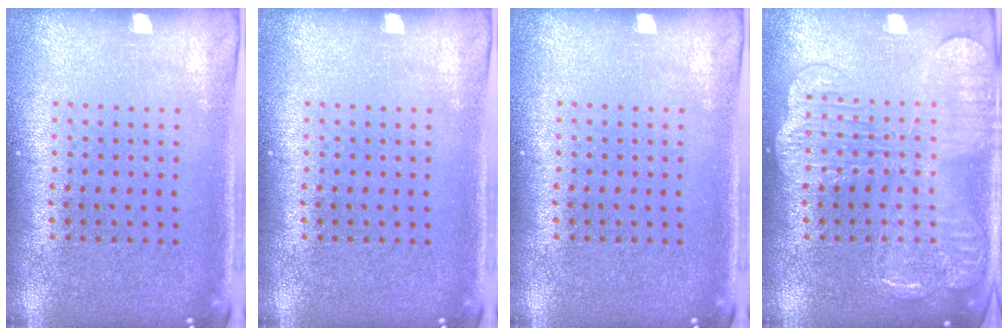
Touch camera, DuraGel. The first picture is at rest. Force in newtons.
{"total": 0.0}
{"total": 0.0}
{"total": 2.8, "press": 2.8, "slide": 0.6}